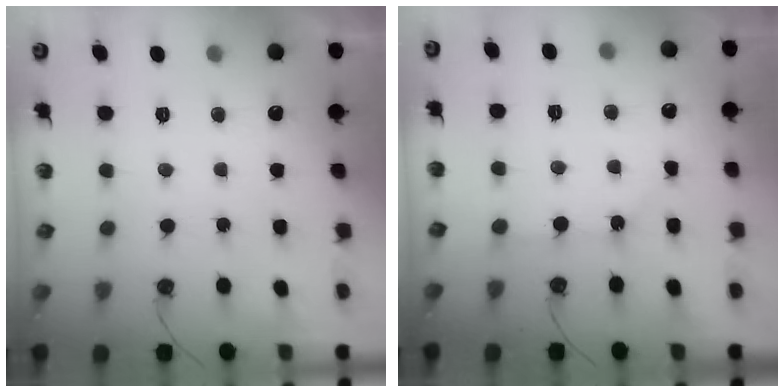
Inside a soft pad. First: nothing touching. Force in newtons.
{"total": 1.5, "press": 1.5, "slide": 0.3}